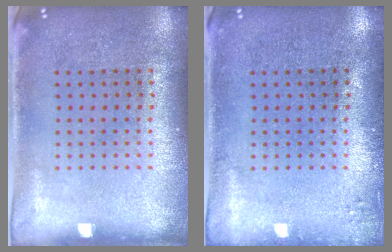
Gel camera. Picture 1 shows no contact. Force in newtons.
{"total": 1.0, "press": 1.0, "slide": 0.2}